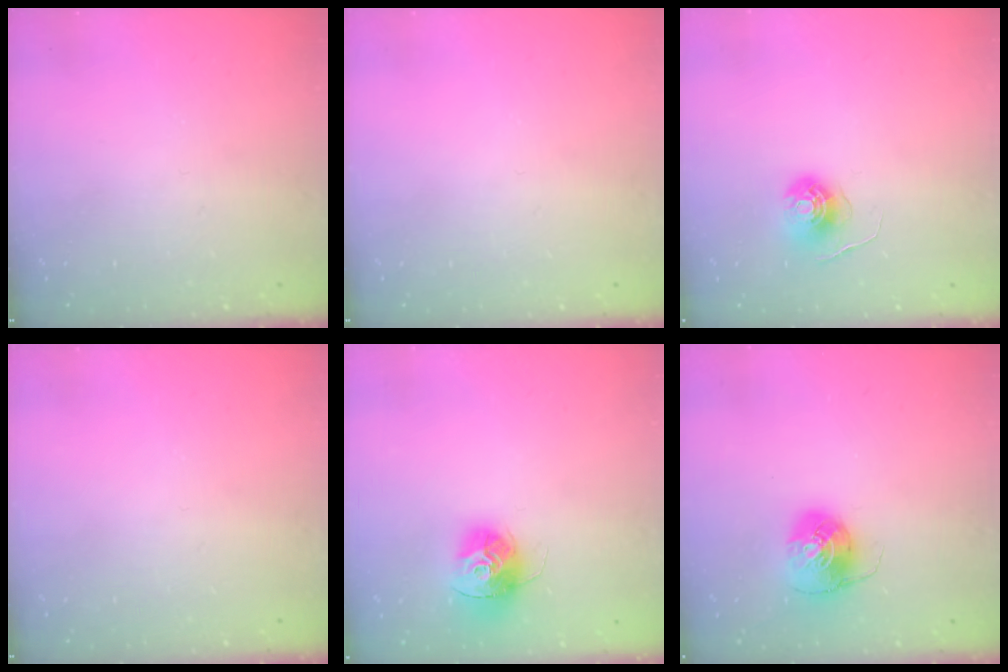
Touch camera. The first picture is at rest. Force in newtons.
{"total": 0.0}
{"total": 6.4, "press": 6.4, "slide": 0.3}
{"total": 0.0}
{"total": 12.9, "press": 12.8, "slide": 1.3}
{"total": 8.8, "press": 8.8, "slide": 0.3}